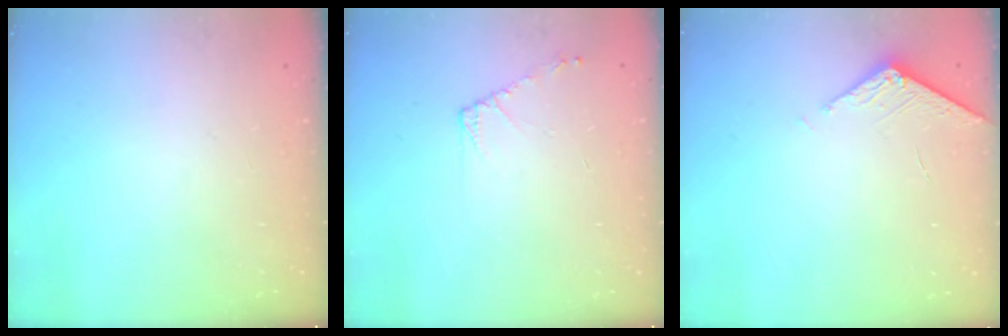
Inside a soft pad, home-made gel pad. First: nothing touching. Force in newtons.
{"total": 4.7, "press": 4.6, "slide": 0.8}
{"total": 3.3, "press": 3.3, "slide": 0.5}